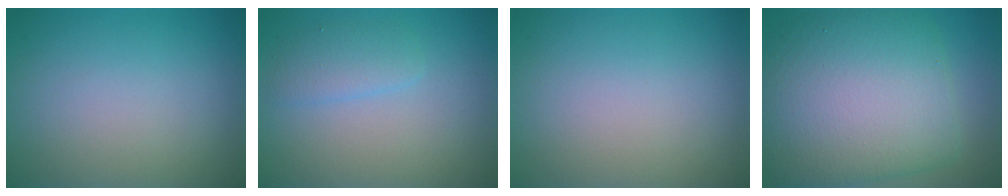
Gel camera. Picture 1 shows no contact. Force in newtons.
{"total": 1.9, "press": 1.9, "slide": 0.1}
{"total": 0.0}
{"total": 11.4, "press": 11.4, "slide": 0.4}